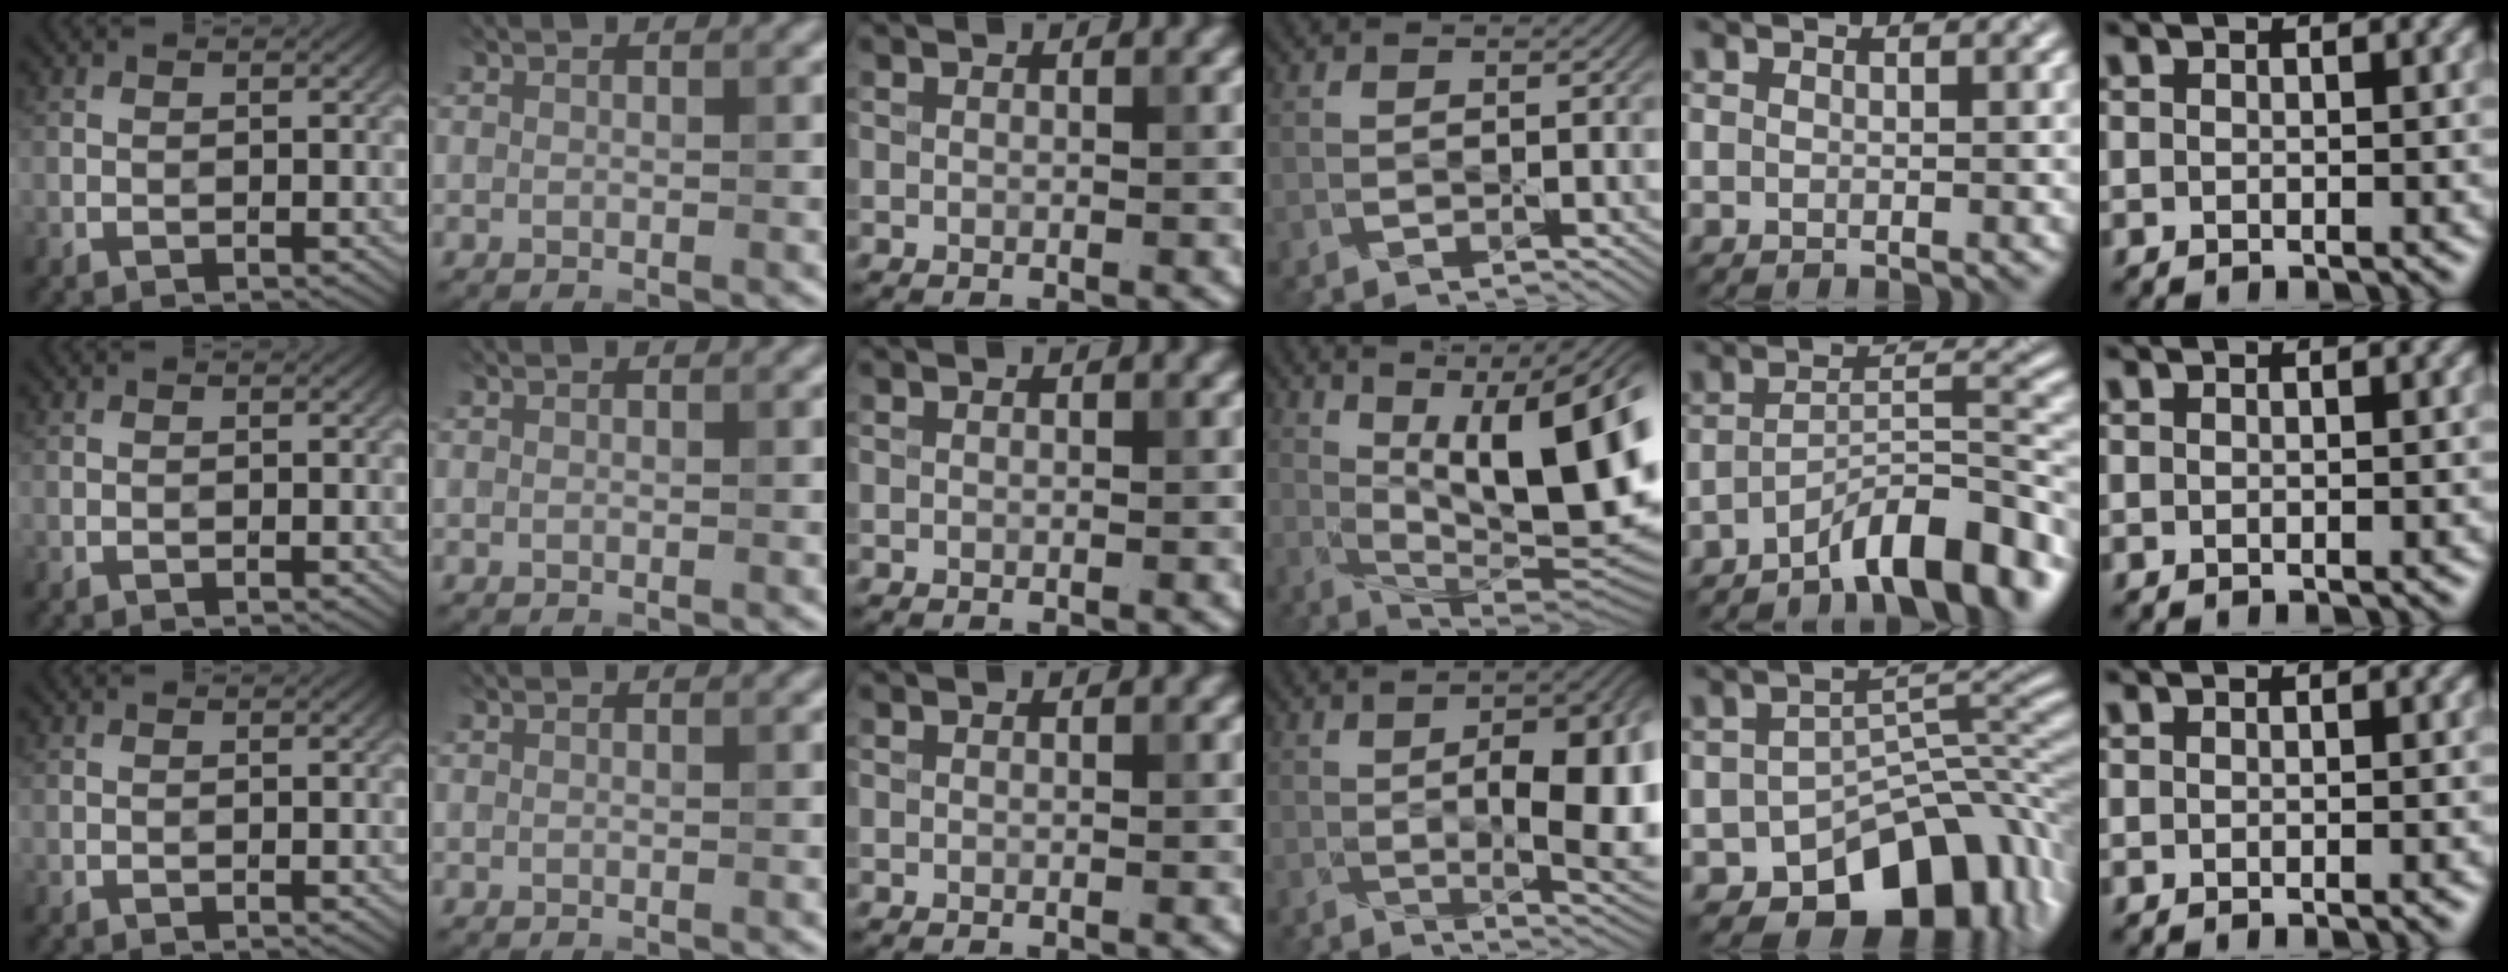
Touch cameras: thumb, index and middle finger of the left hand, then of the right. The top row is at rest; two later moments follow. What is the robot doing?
{"motion": "press", "object": "syringe"}